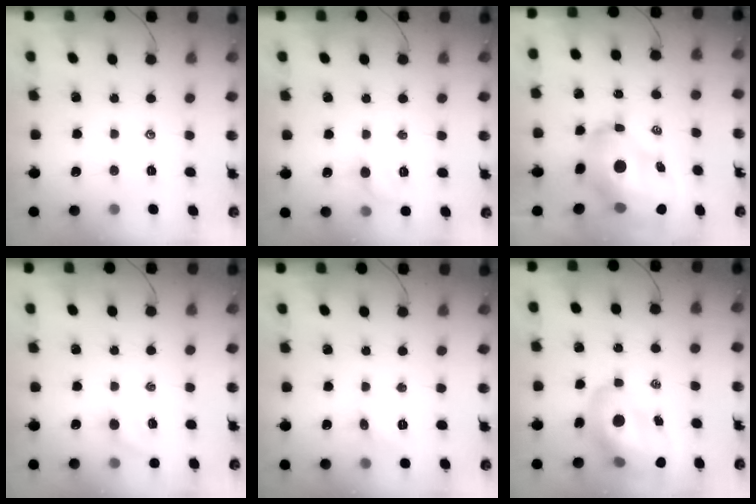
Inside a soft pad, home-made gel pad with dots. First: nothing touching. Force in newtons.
{"total": 5.2, "press": 5.1, "slide": 0.9}
{"total": 18.9, "press": 18.1, "slide": 5.5}
{"total": 5.4, "press": 5.2, "slide": 1.2}
{"total": 5.1, "press": 4.8, "slide": 1.6}
{"total": 15.4, "press": 14.7, "slide": 4.4}